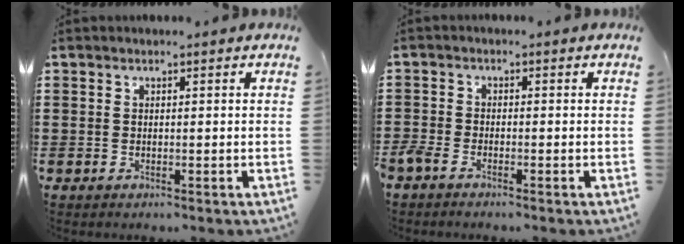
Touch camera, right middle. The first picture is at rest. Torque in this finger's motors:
{"motor_torque": [0.53, -0.12, 0.14, 0.05]}